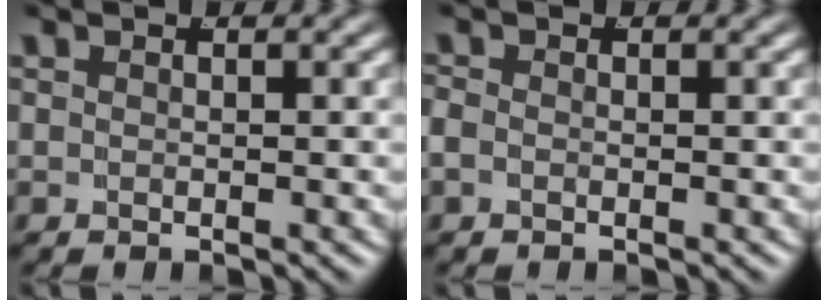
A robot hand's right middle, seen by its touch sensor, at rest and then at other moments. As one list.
[{"total": 1.4, "force": [-0.5, 1.1, 0.7], "torque": [-0.022, -0.001, -0.011]}]